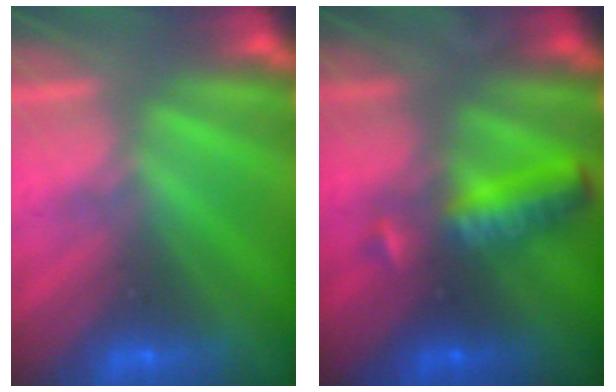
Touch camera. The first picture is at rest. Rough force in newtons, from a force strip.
{"total": 7.0}